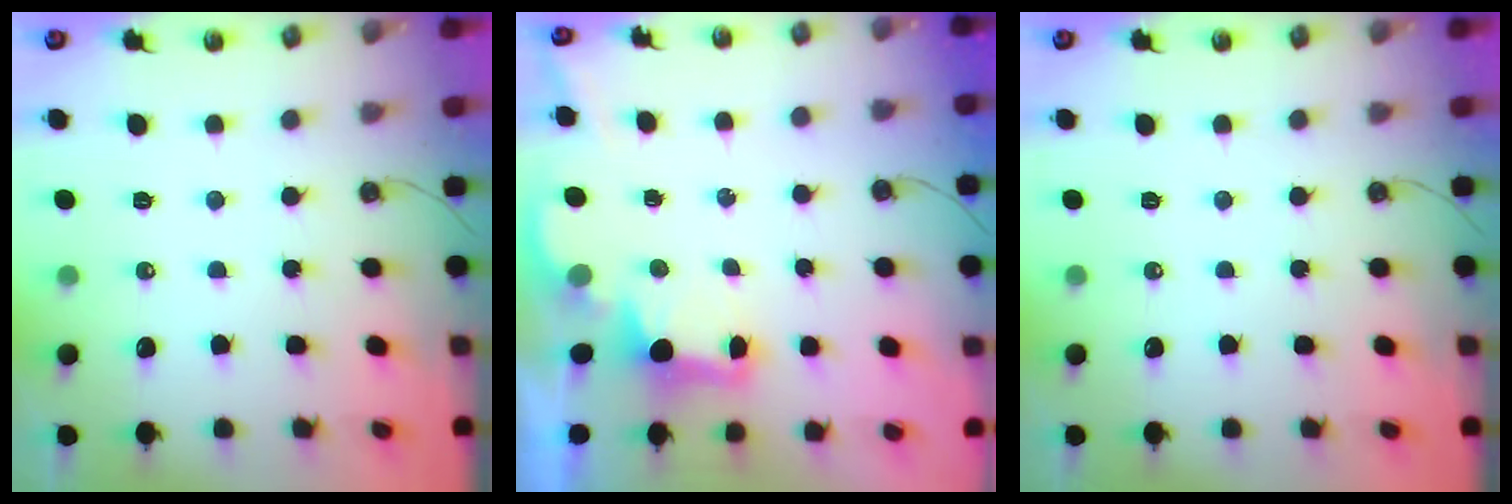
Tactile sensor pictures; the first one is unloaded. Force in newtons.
{"total": 2.5, "press": 2.3, "slide": 0.8}
{"total": 0.0}